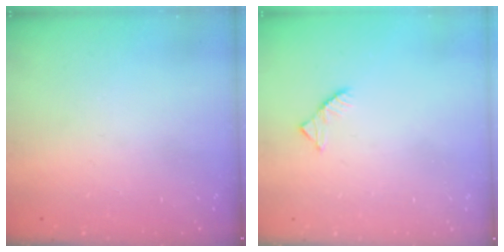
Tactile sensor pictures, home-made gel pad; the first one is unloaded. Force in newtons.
{"total": 2.6, "press": 2.6, "slide": 0.4}